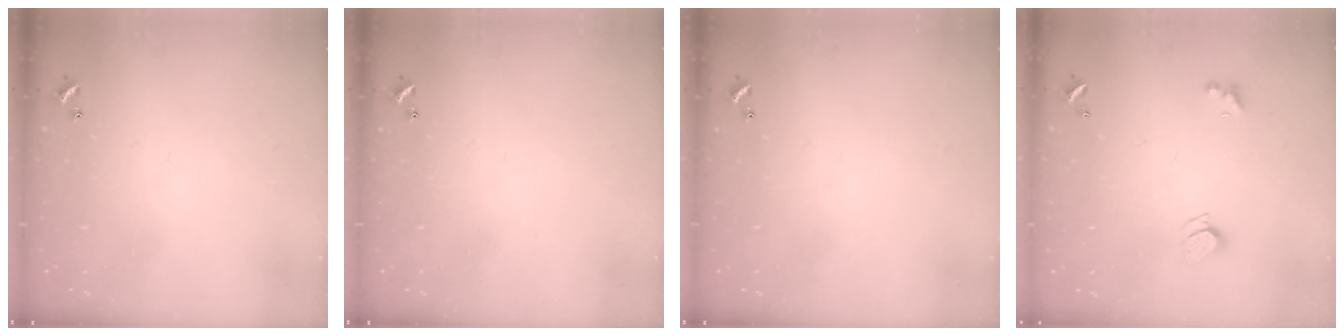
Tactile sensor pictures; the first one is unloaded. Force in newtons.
{"total": 0.0}
{"total": 0.0}
{"total": 2.2, "press": 2.2, "slide": 0.3}